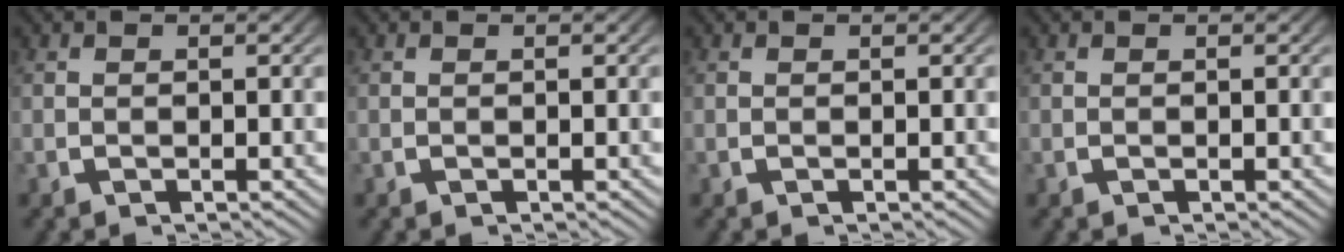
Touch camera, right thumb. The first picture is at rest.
{"total": 0.0}
{"total": 0.0}
{"total": 0.0}